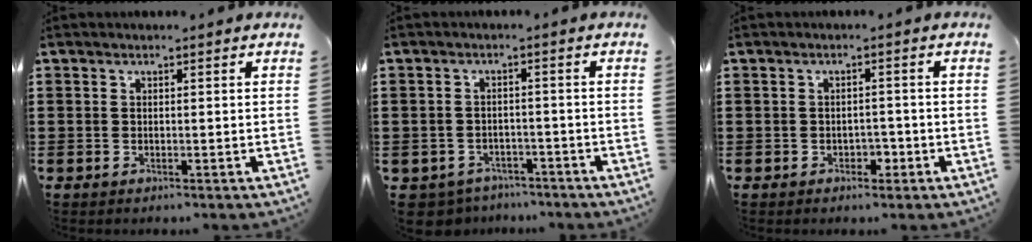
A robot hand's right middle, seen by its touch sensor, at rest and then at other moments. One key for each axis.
{"total": 2.9, "fx": -2.8, "fy": 0.7, "fz": -0.3, "tx": -0.012, "ty": -0.003, "tz": -0.065}
{"total": 1.5, "fx": -0.9, "fy": 1.0, "fz": 0.7, "tx": -0.017, "ty": 0.003, "tz": -0.022}